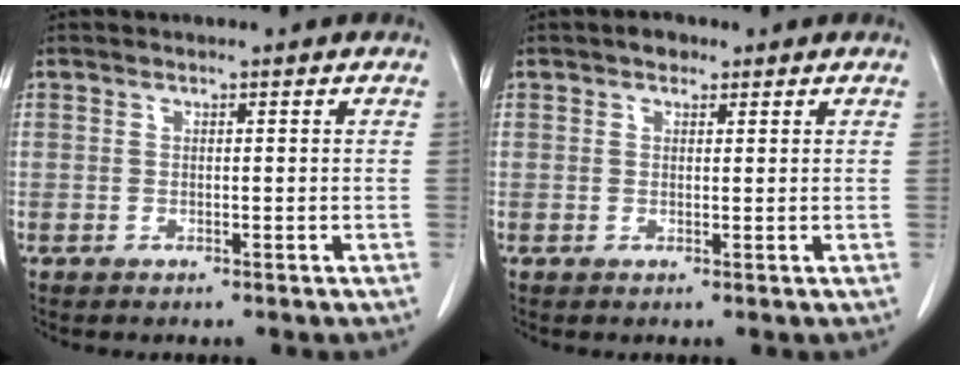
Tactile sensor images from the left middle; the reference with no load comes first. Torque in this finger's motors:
{"motor_torque": [0.13, -0.11, 0.00, 0.01]}